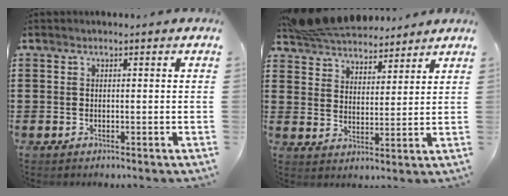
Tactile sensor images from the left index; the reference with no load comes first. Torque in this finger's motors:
{"motor_torque": [1.04, -1.10, 0.56, 0.15]}